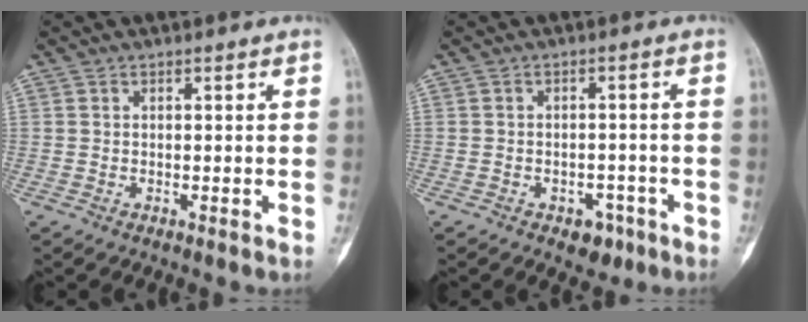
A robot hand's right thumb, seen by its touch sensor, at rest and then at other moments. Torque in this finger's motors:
{"motor_torque": [0.64, 0.42, 0.31, -0.27, 0.04]}